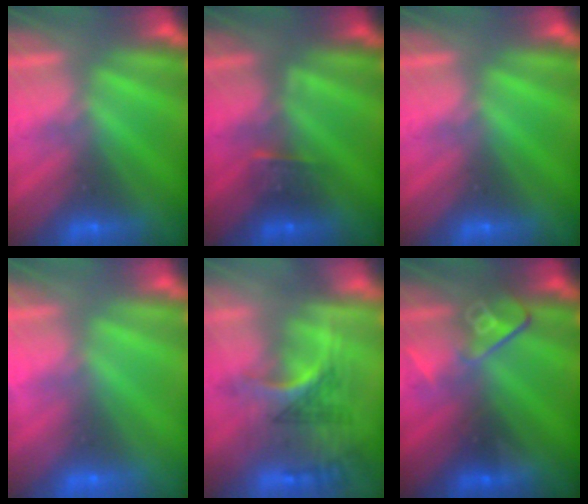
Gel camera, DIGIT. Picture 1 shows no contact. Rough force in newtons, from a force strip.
{"total": 2.4}
{"total": 0.0}
{"total": 7.6}
{"total": 2.9}
{"total": 2.7}